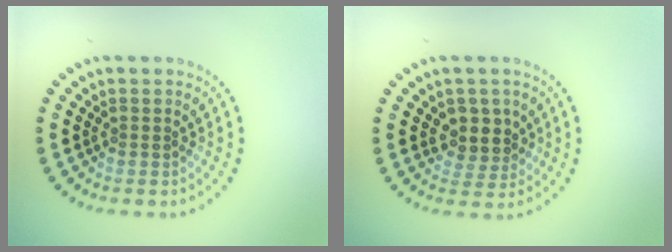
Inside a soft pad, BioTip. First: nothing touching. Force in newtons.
{"total": 2.7, "press": 2.3, "slide": 1.4}